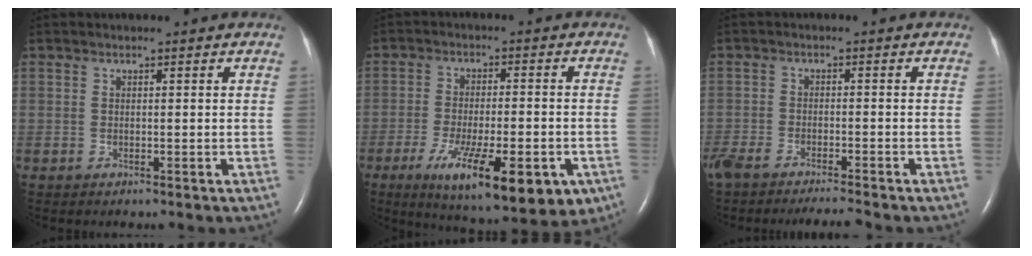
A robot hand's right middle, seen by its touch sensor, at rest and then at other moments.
{"total": 17.0, "force": [-8.2, 4.6, 14.2], "torque": [-0.194, -0.029, -0.116]}
{"total": 8.3, "force": [-7.3, 0.7, 3.8], "torque": [-0.070, -0.014, -0.123]}